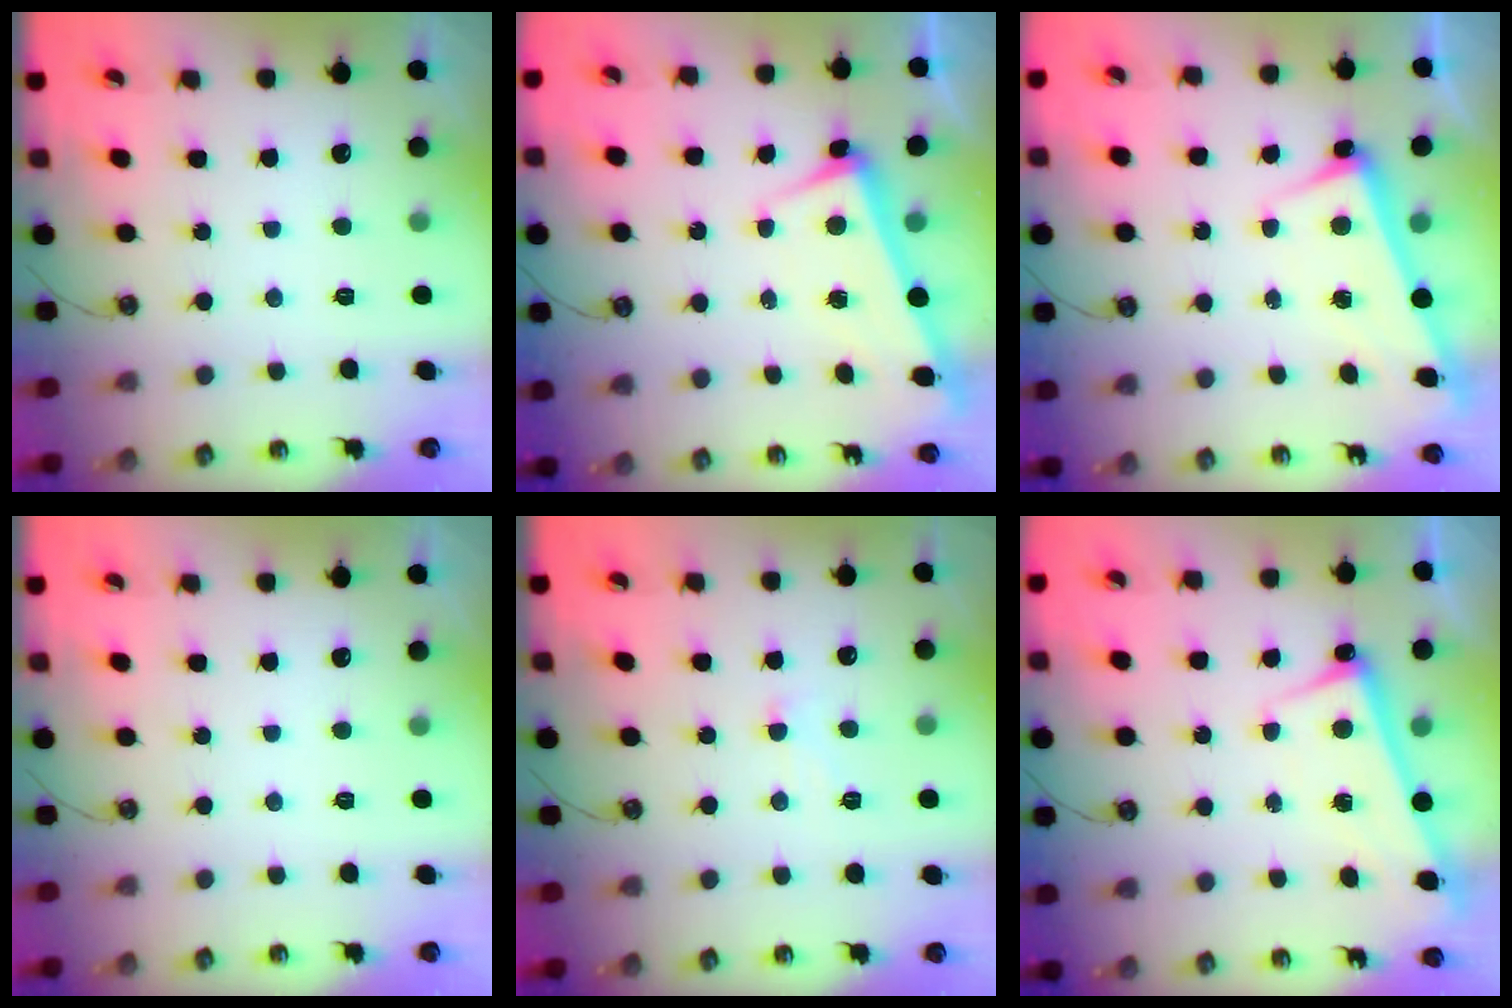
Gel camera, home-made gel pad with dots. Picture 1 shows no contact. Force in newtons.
{"total": 3.3, "press": 3.1, "slide": 1.1}
{"total": 2.6, "press": 2.5, "slide": 0.7}
{"total": 0.0}
{"total": 4.1, "press": 4.0, "slide": 0.7}
{"total": 2.7, "press": 2.6, "slide": 0.5}